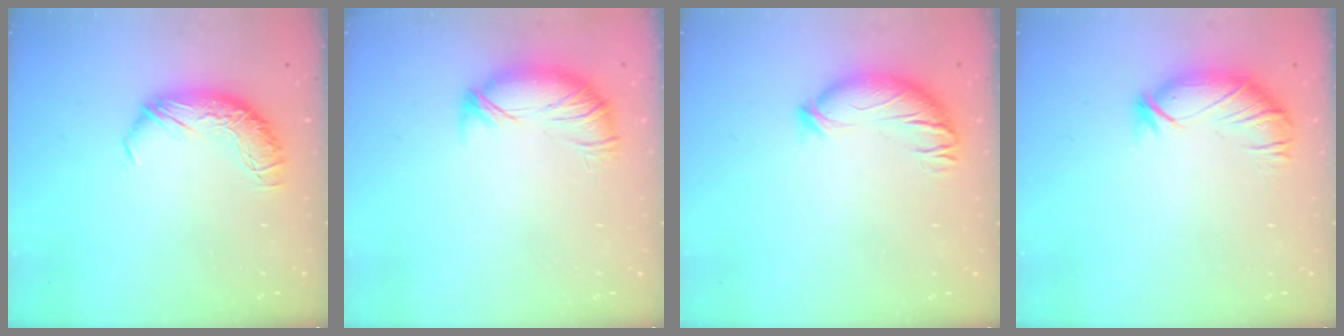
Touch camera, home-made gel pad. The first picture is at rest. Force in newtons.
{"total": 3.9, "press": 3.4, "slide": 1.9}
{"total": 3.5, "press": 3.2, "slide": 1.3}
{"total": 2.8, "press": 2.3, "slide": 1.6}